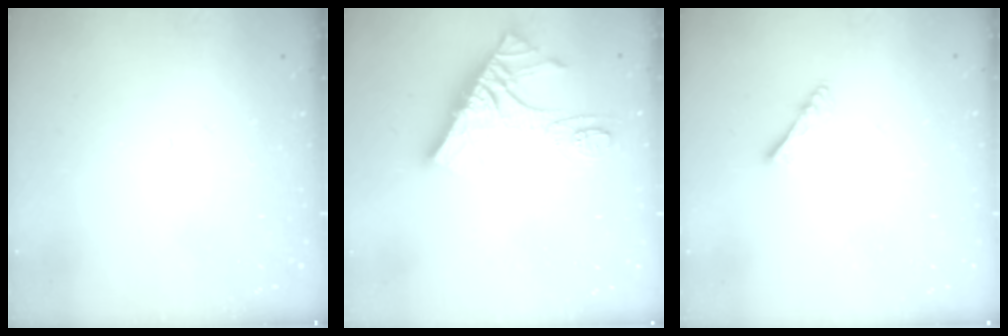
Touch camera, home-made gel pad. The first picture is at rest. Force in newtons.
{"total": 14.9, "press": 14.9, "slide": 1.1}
{"total": 3.5, "press": 3.5, "slide": 0.6}